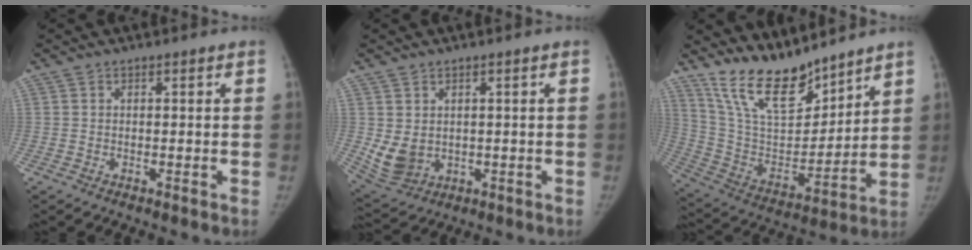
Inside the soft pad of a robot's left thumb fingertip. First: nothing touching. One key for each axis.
{"total": 6.2, "fx": 0.6, "fy": 4.8, "fz": 3.9, "tx": -0.067, "ty": -0.014, "tz": 0.033}
{"total": 16.5, "fx": 13.9, "fy": 5.2, "fz": 7.2, "tx": -0.093, "ty": -0.085, "tz": 0.270}